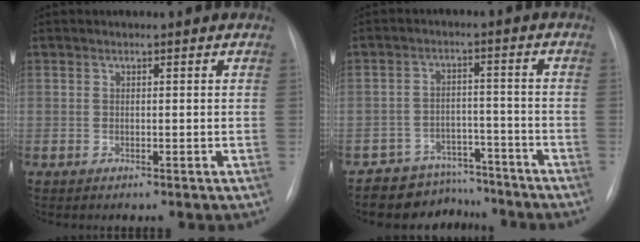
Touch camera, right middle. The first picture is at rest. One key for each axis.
{"total": 7.5, "fx": -6.6, "fy": 3.6, "fz": -0.7, "tx": 0.028, "ty": 0.040, "tz": -0.099}